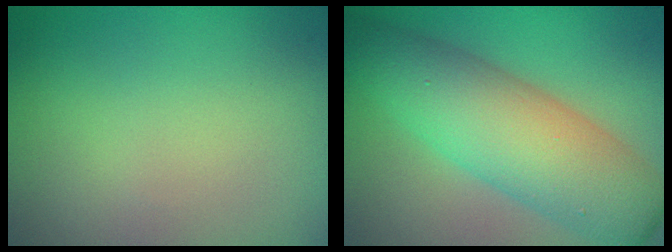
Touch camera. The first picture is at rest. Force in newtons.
{"total": 8.2, "press": 8.2, "slide": 0.3}